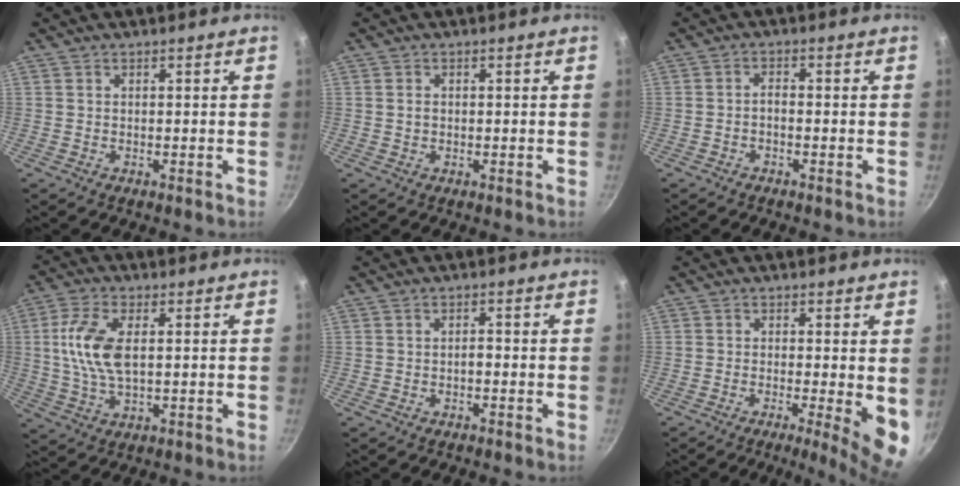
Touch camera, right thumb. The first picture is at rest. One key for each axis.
{"total": 1.1, "fx": 0.1, "fy": 0.9, "fz": 0.6, "tx": -0.009, "ty": 0.004, "tz": 0.002}
{"total": 1.7, "fx": -1.0, "fy": 0.8, "fz": 1.2, "tx": -0.020, "ty": 0.013, "tz": -0.021}
{"total": 10.1, "fx": 1.5, "fy": 4.9, "fz": 8.7, "tx": -0.174, "ty": 0.003, "tz": 0.027}
{"total": 1.2, "fx": -0.5, "fy": 0.6, "fz": 0.9, "tx": -0.009, "ty": 0.011, "tz": -0.007}
{"total": 7.7, "fx": -0.9, "fy": 1.7, "fz": 7.4, "tx": -0.089, "ty": -0.013, "tz": -0.010}